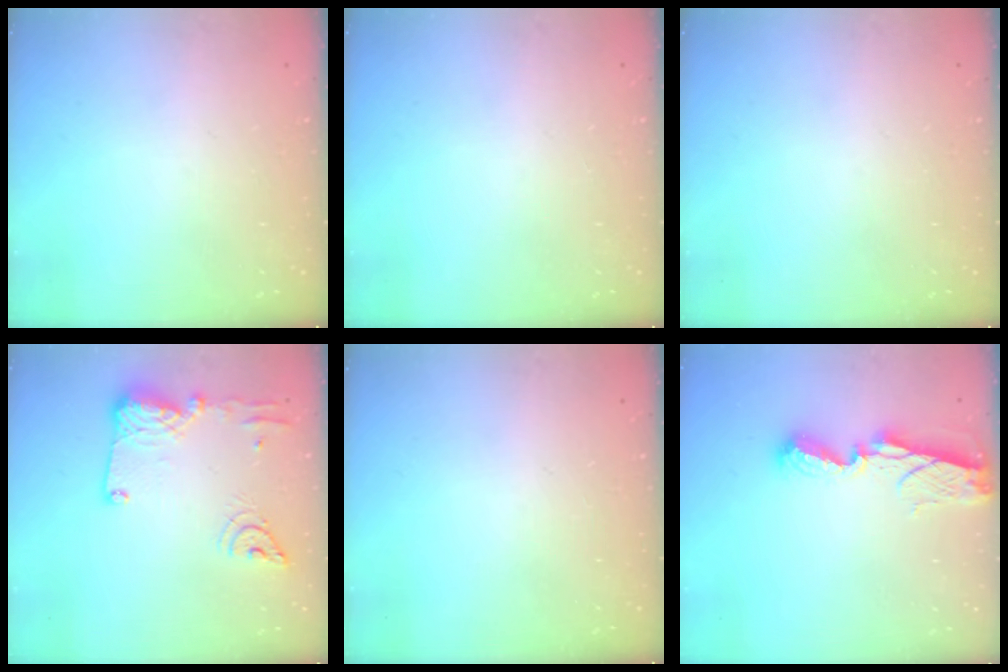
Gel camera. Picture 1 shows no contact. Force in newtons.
{"total": 0.0}
{"total": 0.0}
{"total": 15.6, "press": 15.5, "slide": 1.8}
{"total": 0.0}
{"total": 8.4, "press": 8.4, "slide": 1.1}